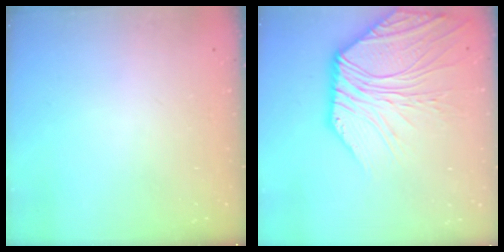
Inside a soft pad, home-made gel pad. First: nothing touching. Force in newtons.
{"total": 10.8, "press": 10.6, "slide": 1.7}